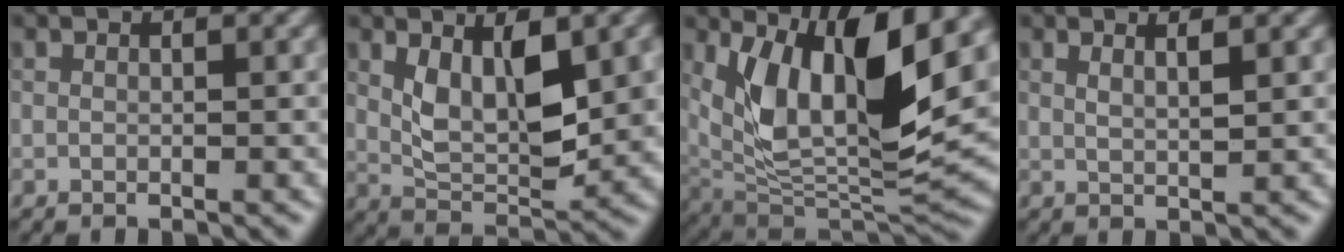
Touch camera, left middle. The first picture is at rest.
{"total": 6.1, "force": [1.2, 2.5, 5.4], "torque": [-0.108, -0.004, 0.035]}
{"total": 11.8, "force": [4.1, 4.9, 9.9], "torque": [-0.178, -0.009, 0.085]}
{"total": 1.5, "force": [0.7, 0.3, 1.2], "torque": [-0.014, 0.001, 0.017]}